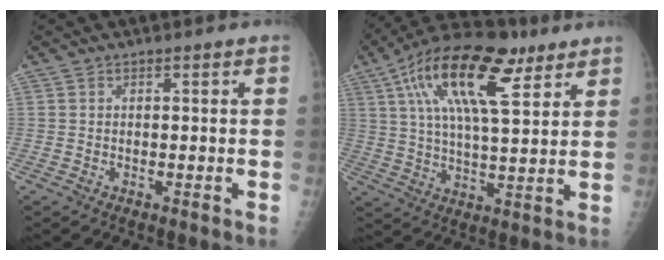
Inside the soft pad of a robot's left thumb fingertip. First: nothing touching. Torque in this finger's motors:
{"motor_torque": [0.64, 0.78, 1.76, -1.01, 0.55]}